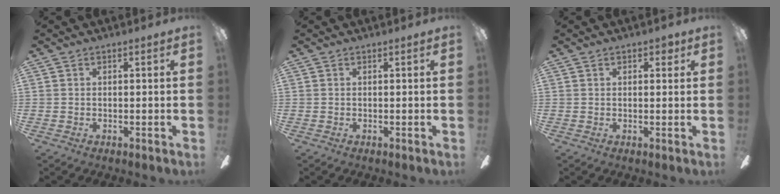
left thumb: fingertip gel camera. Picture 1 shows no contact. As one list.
[{"total": 0.0}, {"total": 2.2, "force": [1.1, 1.3, 1.4], "torque": [-0.013, 0.000, 0.014]}]